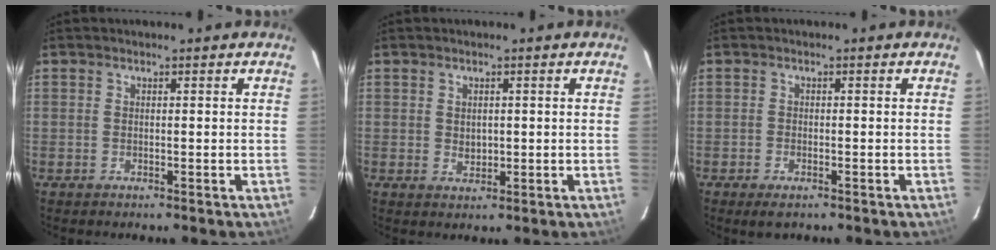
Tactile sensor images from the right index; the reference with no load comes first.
{"total": 2.2, "force": [0.2, 1.8, 1.2], "torque": [-0.015, 0.000, 0.007]}
{"total": 2.6, "force": [-1.8, 1.2, 1.5], "torque": [-0.035, -0.008, -0.032]}